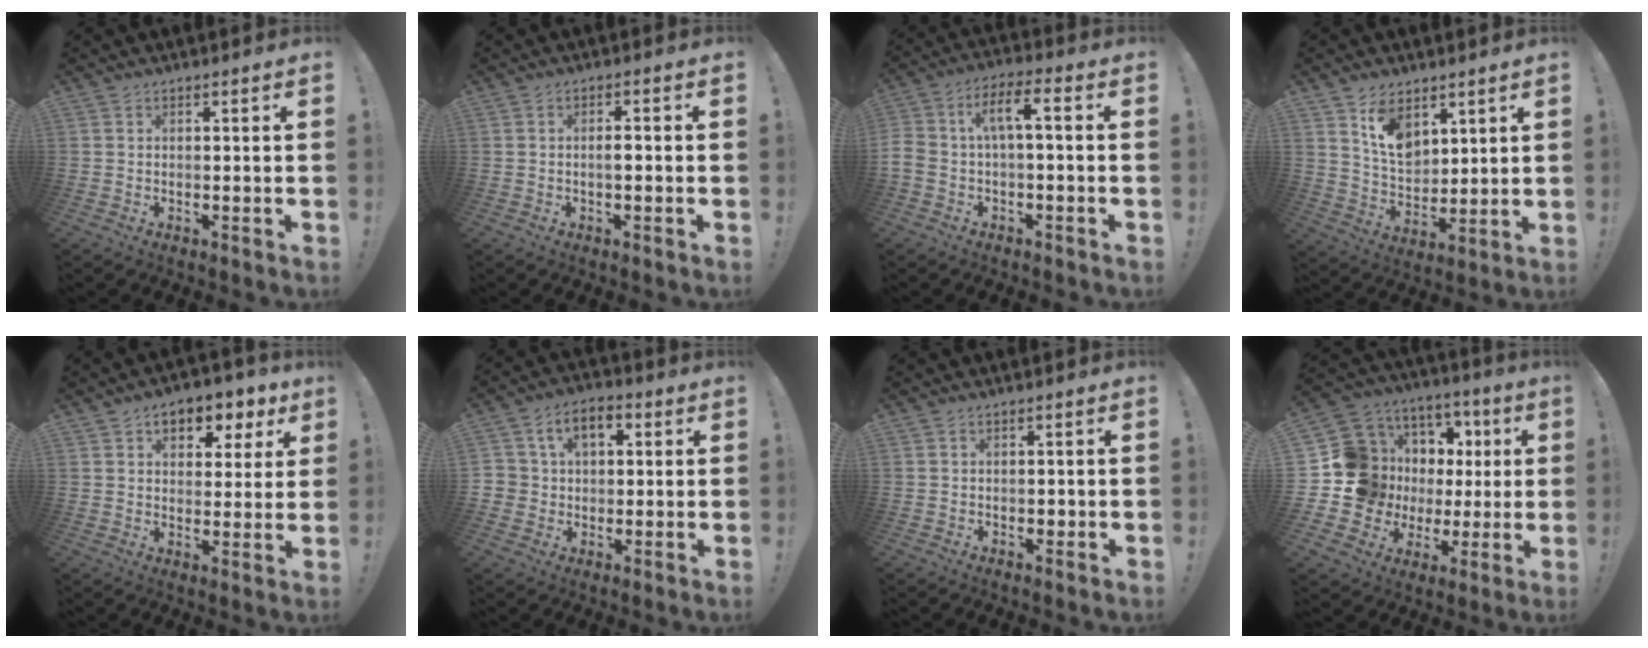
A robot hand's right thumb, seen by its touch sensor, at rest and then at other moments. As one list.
[{"total": 2.2, "force": [-0.7, 0.4, 2.0], "torque": [-0.027, 0.002, -0.016]}, {"total": 8.0, "force": [-0.9, 3.8, 7.0], "torque": [-0.144, 0.019, -0.015]}, {"total": 10.4, "force": [6.5, 6.6, 4.8], "torque": [-0.089, -0.035, 0.127]}, {"total": 8.6, "force": [4.4, 5.6, 4.8], "torque": [-0.055, -0.024, 0.079]}, {"total": 8.4, "force": [2.2, 6.7, 4.6], "torque": [-0.075, 0.000, 0.045]}, {"total": 1.0, "force": [-0.4, 0.8, 0.5], "torque": [-0.007, 0.002, -0.006]}, {"total": 15.2, "force": [1.7, 13.8, 6.1], "torque": [-0.086, -0.023, 0.074]}]